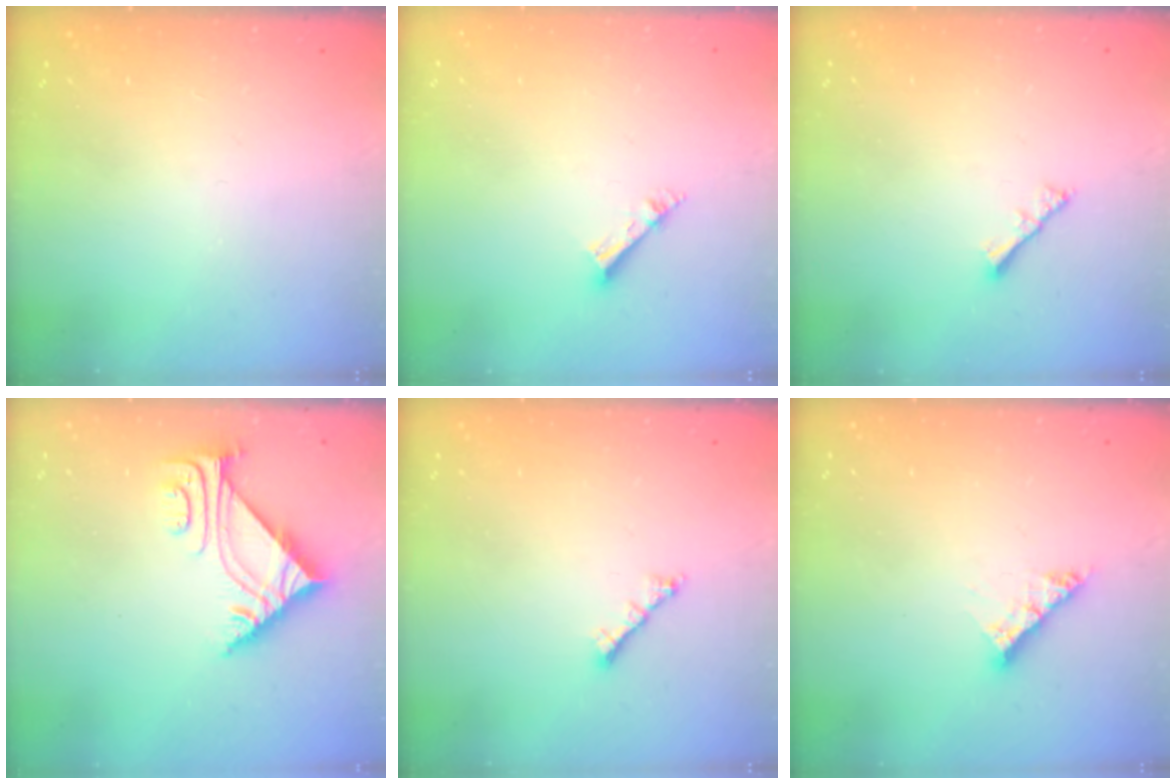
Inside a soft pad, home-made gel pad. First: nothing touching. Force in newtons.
{"total": 4.2, "press": 4.2, "slide": 0.2}
{"total": 2.5, "press": 2.4, "slide": 0.5}
{"total": 5.5, "press": 5.4, "slide": 0.9}
{"total": 1.8, "press": 1.7, "slide": 0.6}
{"total": 6.8, "press": 6.8, "slide": 0.8}